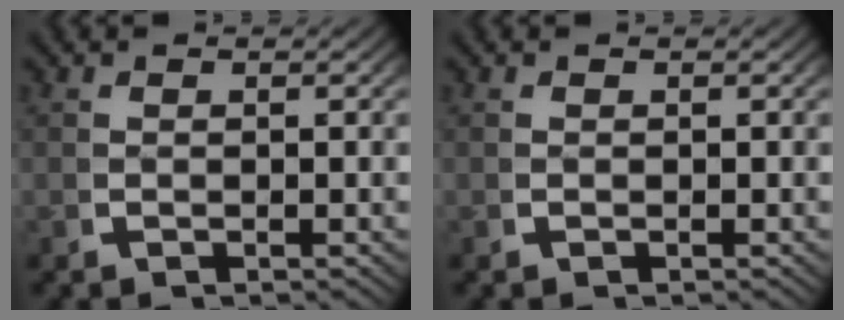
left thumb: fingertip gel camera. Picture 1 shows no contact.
{"total": 0.0}